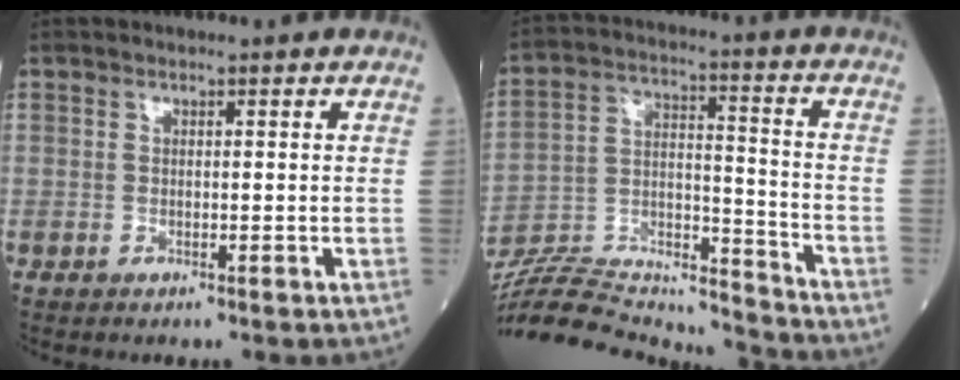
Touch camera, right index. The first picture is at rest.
{"total": 20.5, "force": [-19.9, 2.1, 4.5], "torque": [-0.106, 0.022, -0.321]}